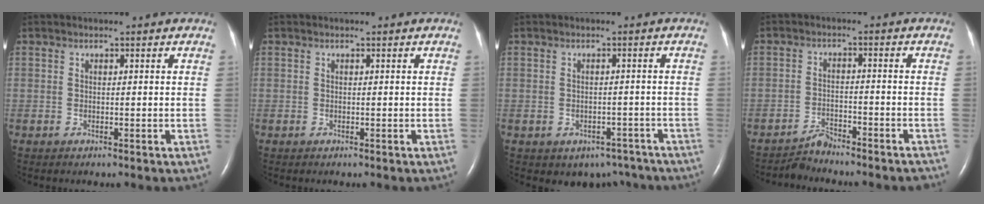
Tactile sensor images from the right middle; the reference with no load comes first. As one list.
[{"total": 0.0}, {"total": 6.0, "force": [-4.5, 3.8, 1.0], "torque": [-0.002, 0.019, -0.050]}, {"total": 4.4, "force": [-4.4, 0.4, 0.1], "torque": [0.003, -0.002, -0.071]}]